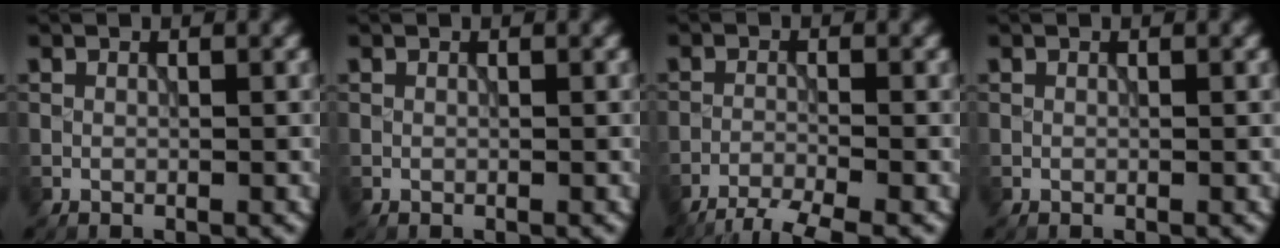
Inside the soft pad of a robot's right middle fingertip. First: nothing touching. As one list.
[{"total": 0.0}, {"total": 4.1, "force": [-3.4, 0.4, 2.3], "torque": [-0.040, -0.004, -0.072]}, {"total": 0.0}]